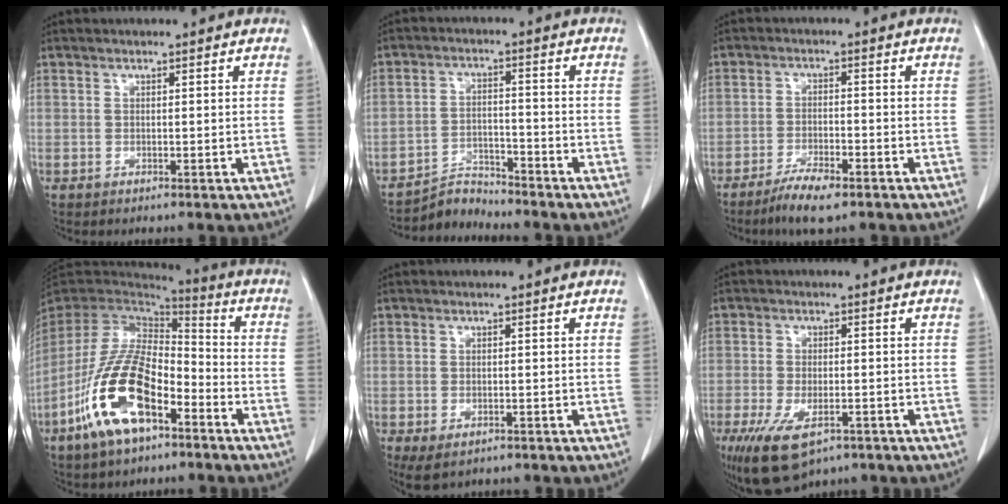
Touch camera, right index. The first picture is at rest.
{"total": 5.3, "force": [-5.2, 0.2, -1.0], "torque": [0.017, 0.004, -0.090]}
{"total": 5.8, "force": [-4.2, 1.0, 4.0], "torque": [-0.076, -0.009, -0.071]}
{"total": 16.4, "force": [-7.6, 6.4, 13.1], "torque": [-0.273, -0.003, -0.141]}
{"total": 4.1, "force": [-2.5, 2.1, 2.6], "torque": [-0.048, -0.010, -0.034]}
{"total": 10.0, "force": [-5.8, 4.3, 6.9], "torque": [-0.132, -0.017, -0.092]}